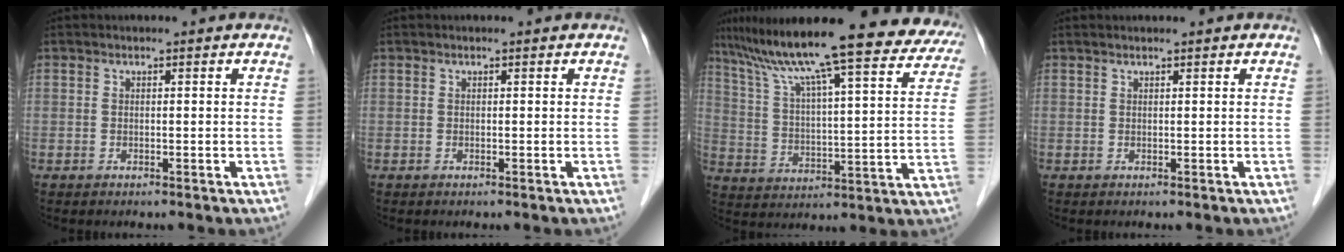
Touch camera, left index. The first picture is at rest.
{"total": 0.0}
{"total": 29.3, "force": [24.5, 3.5, 15.6], "torque": [-0.249, -0.015, 0.331]}
{"total": 0.9, "force": [0.8, -0.1, 0.4], "torque": [-0.009, 0.011, 0.018]}